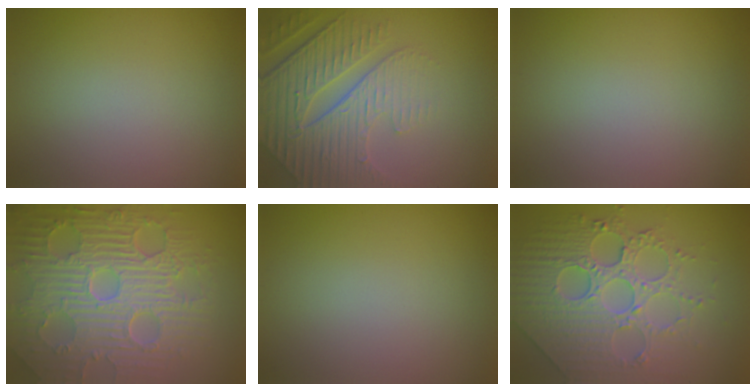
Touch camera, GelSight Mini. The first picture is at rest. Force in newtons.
{"total": 7.0, "press": 5.4, "slide": 4.5}
{"total": 0.0}
{"total": 11.0, "press": 7.2, "slide": 8.3}
{"total": 0.0}
{"total": 7.7, "press": 6.1, "slide": 4.6}